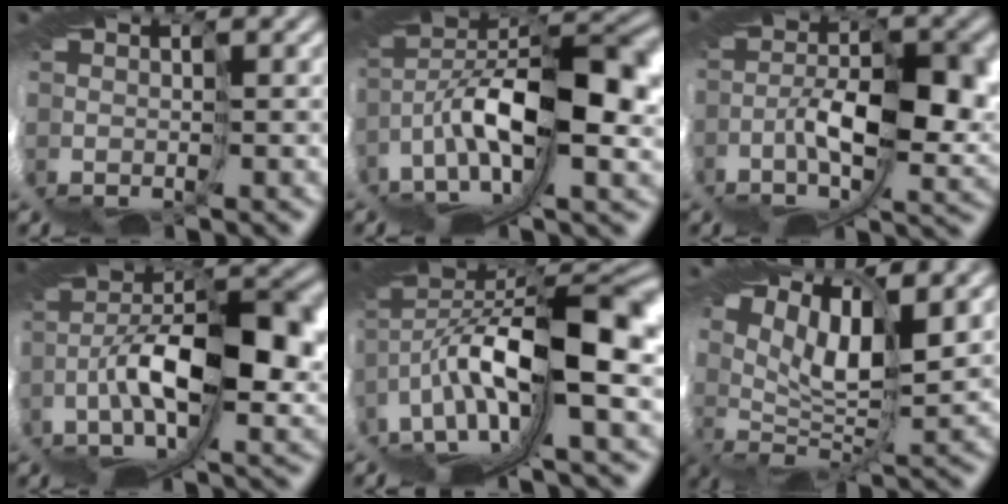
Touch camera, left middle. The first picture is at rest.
{"total": 10.1, "force": [0.4, 4.1, 9.2], "torque": [-0.187, 0.019, 0.002]}
{"total": 6.6, "force": [-0.8, 2.7, 6.0], "torque": [-0.140, -0.006, -0.013]}
{"total": 8.1, "force": [0.3, 3.5, 7.3], "torque": [-0.146, 0.004, -0.003]}
{"total": 12.5, "force": [1.6, 4.7, 11.5], "torque": [-0.224, -0.005, 0.041]}
{"total": 4.5, "force": [4.3, -1.1, 0.8], "torque": [-0.028, -0.007, 0.075]}